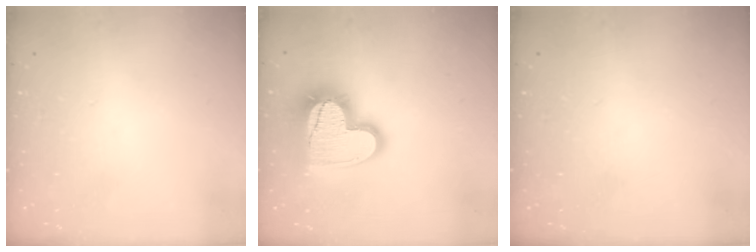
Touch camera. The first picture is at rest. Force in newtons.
{"total": 18.1, "press": 18.1, "slide": 1.4}
{"total": 0.0}